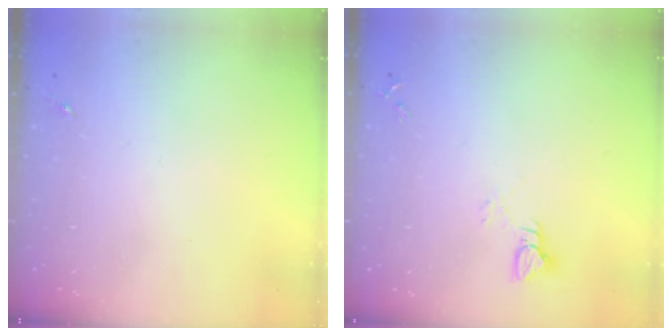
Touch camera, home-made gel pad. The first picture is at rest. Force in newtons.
{"total": 3.8, "press": 3.8, "slide": 0.5}